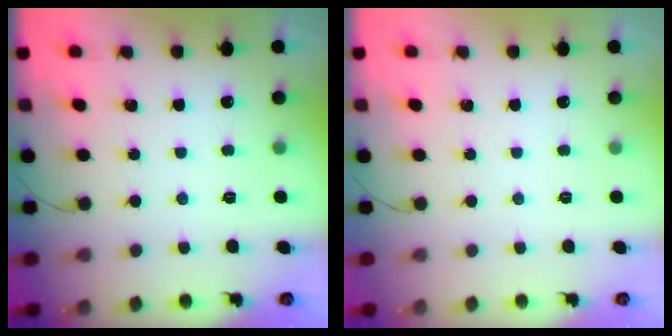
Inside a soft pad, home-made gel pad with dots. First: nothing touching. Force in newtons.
{"total": 0.0}